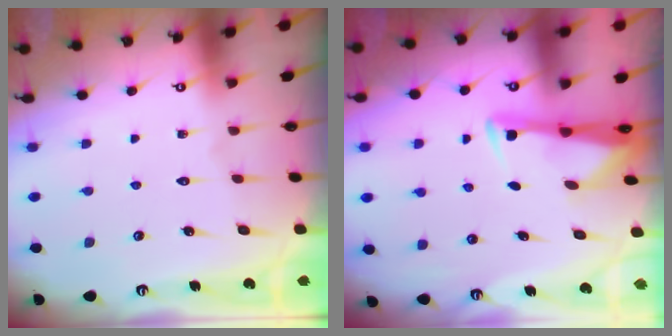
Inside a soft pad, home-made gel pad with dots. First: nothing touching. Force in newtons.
{"total": 3.4, "press": 3.3, "slide": 0.9}